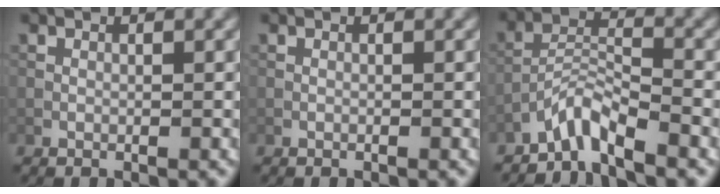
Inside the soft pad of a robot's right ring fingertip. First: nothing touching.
{"total": 0.0}
{"total": 3.6, "force": [-3.1, 0.3, 1.7], "torque": [-0.031, 0.010, -0.070]}